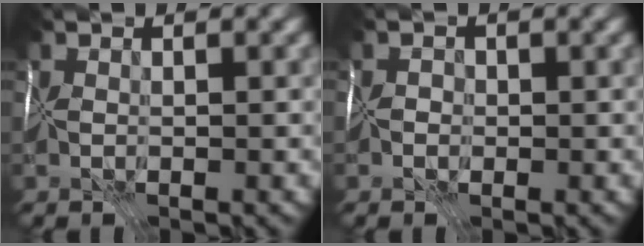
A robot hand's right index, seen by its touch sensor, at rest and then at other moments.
{"total": 1.6, "force": [-0.8, 1.3, 0.3], "torque": [0.018, 0.006, -0.024]}